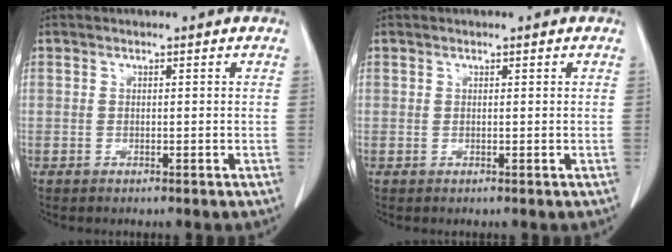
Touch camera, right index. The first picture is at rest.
{"total": 0.0}